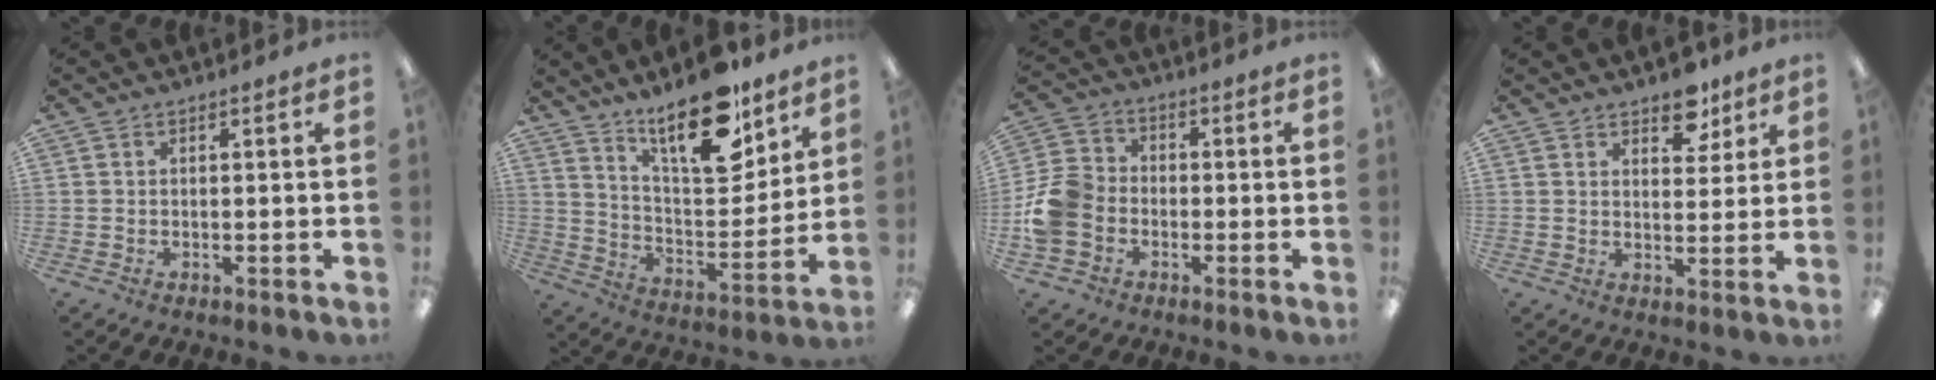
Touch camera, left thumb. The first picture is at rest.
{"total": 18.7, "force": [14.0, 6.3, 10.6], "torque": [-0.164, -0.091, 0.234]}
{"total": 10.6, "force": [-3.6, 8.5, 5.3], "torque": [-0.105, 0.040, -0.063]}
{"total": 7.1, "force": [5.3, 3.8, 2.9], "torque": [-0.015, -0.027, 0.088]}